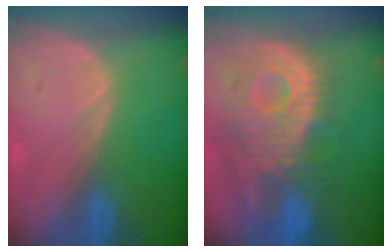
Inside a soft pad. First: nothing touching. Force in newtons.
{"total": 12.2, "press": 10.8, "slide": 5.6}